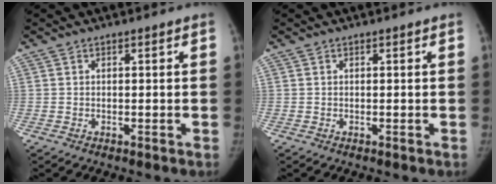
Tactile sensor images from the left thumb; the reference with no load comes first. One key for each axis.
{"total": 0.0}